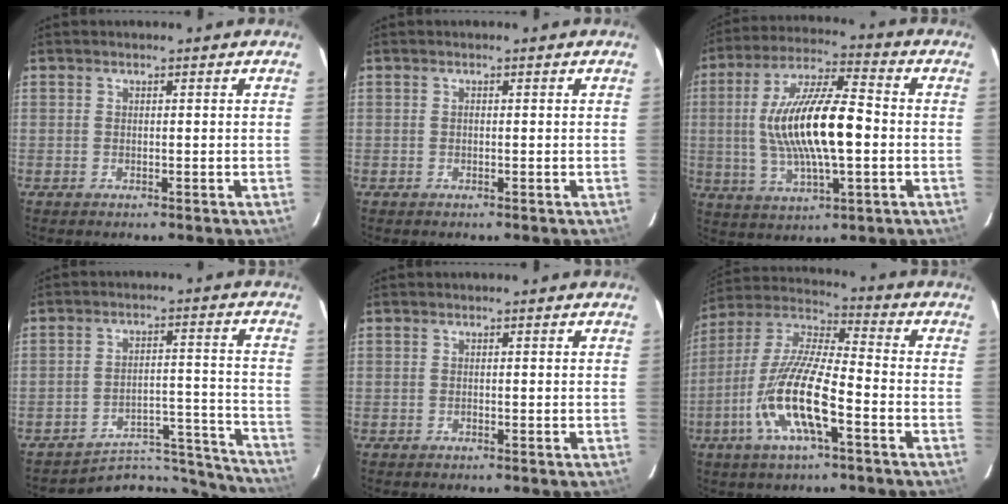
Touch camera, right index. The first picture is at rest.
{"total": 0.0}
{"total": 17.1, "force": [-0.7, 5.0, 16.3], "torque": [-0.311, 0.007, -0.011]}
{"total": 15.4, "force": [-15.1, 3.0, -0.2], "torque": [0.013, 0.067, -0.207]}
{"total": 0.0}
{"total": 15.7, "force": [-6.2, 3.4, 14.0], "torque": [-0.285, -0.011, -0.127]}